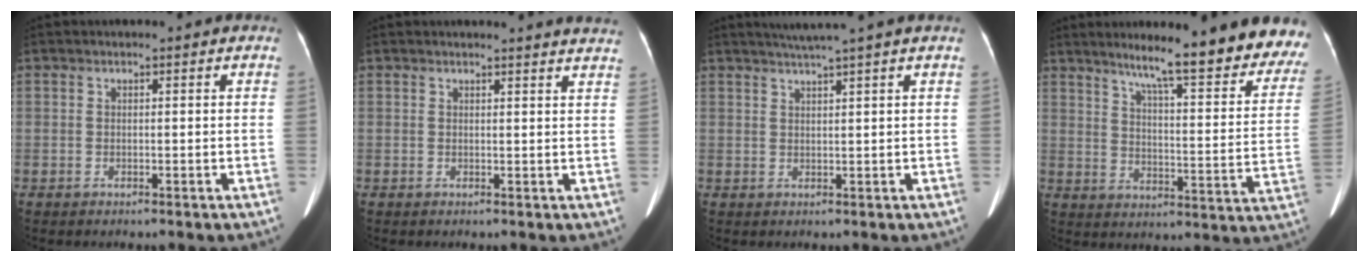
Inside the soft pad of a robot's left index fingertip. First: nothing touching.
{"total": 9.4, "force": [9.2, -0.4, 1.8], "torque": [-0.013, -0.036, 0.078]}
{"total": 4.3, "force": [3.4, -1.4, 2.3], "torque": [-0.036, 0.008, 0.060]}
{"total": 23.7, "force": [19.8, 2.4, 12.8], "torque": [-0.163, -0.053, 0.245]}